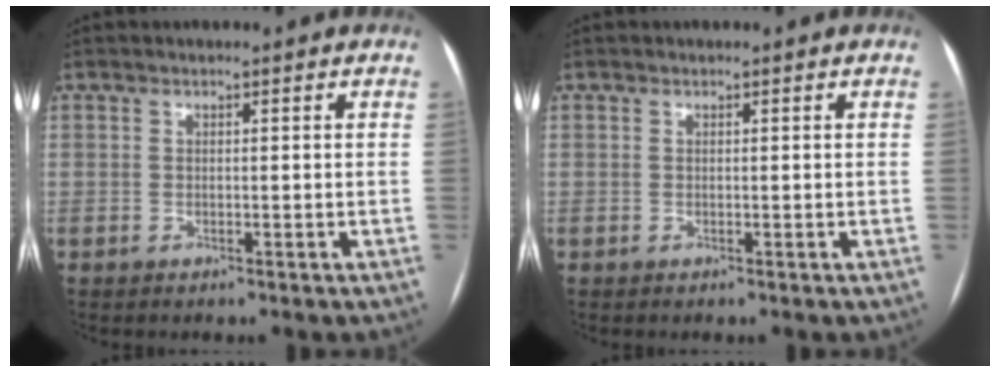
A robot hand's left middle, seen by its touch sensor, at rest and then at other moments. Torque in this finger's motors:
{"motor_torque": [-0.05, 0.04, -0.02, -0.01]}